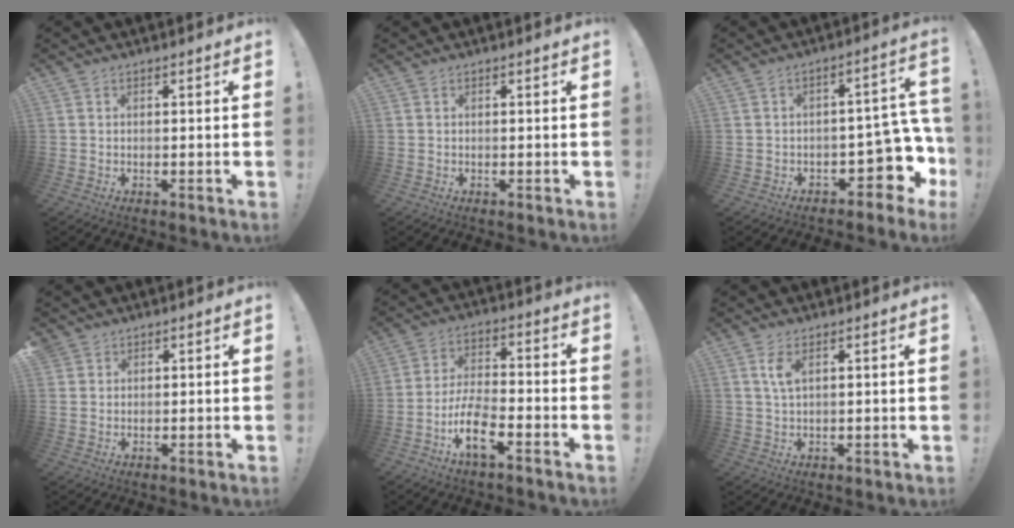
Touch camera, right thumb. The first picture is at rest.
{"total": 0.0}
{"total": 10.2, "force": [-4.0, 5.6, 7.5], "torque": [-0.071, 0.019, -0.058]}
{"total": 2.2, "force": [1.7, 1.3, 0.0], "torque": [0.003, -0.008, 0.031]}
{"total": 11.7, "force": [-6.1, 4.4, 9.0], "torque": [-0.178, 0.021, -0.109]}
{"total": 4.3, "force": [2.0, 1.8, 3.3], "torque": [-0.056, -0.009, 0.033]}